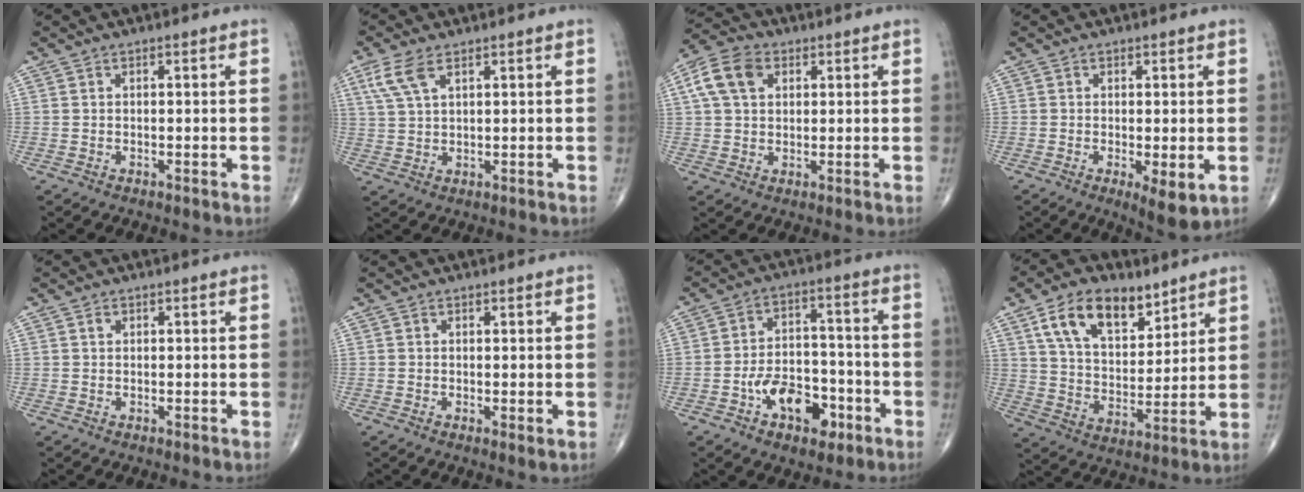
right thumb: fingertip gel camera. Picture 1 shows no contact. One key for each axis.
{"total": 5.4, "fx": 2.8, "fy": 2.3, "fz": 4.0, "tx": -0.096, "ty": 0.003, "tz": 0.063}
{"total": 8.4, "fx": 2.7, "fy": 5.9, "fz": 5.4, "tx": -0.102, "ty": 0.013, "tz": 0.044}
{"total": 5.4, "fx": -1.3, "fy": 1.8, "fz": 4.9, "tx": -0.079, "ty": -0.018, "tz": -0.018}
{"total": 0.8, "fx": 0.4, "fy": 0.6, "fz": 0.4, "tx": -0.004, "ty": 0.001, "tz": 0.007}
{"total": 1.0, "fx": 0.1, "fy": 0.3, "fz": 1.0, "tx": -0.019, "ty": -0.007, "tz": 0.000}
{"total": 11.6, "fx": -5.0, "fy": 6.9, "fz": 7.8, "tx": -0.095, "ty": 0.041, "tz": -0.077}
{"total": 14.8, "fx": 8.4, "fy": 8.1, "fz": 9.0, "tx": -0.125, "ty": -0.038, "tz": 0.156}